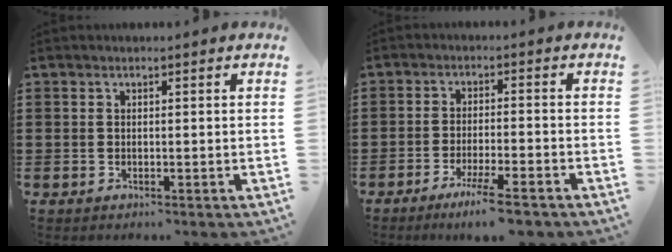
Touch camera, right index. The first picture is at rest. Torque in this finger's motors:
{"motor_torque": [1.67, -0.47, 0.38, 0.14]}